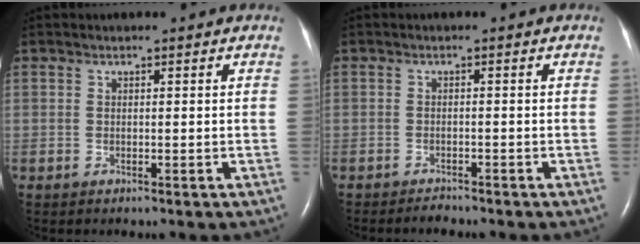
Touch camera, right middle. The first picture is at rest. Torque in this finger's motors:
{"motor_torque": [-0.03, -0.05, -0.03, -0.01]}